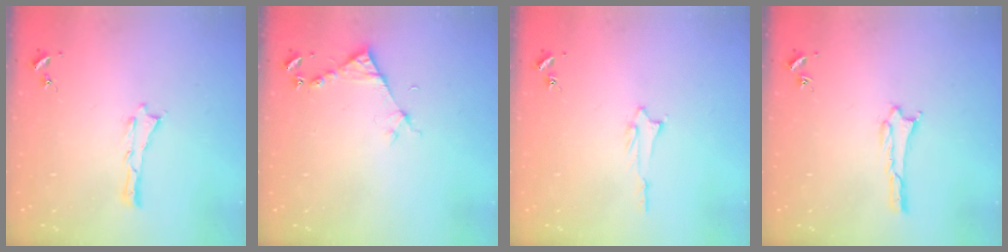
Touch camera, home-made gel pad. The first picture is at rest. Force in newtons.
{"total": 4.1, "press": 4.1, "slide": 0.3}
{"total": 1.2, "press": 1.2, "slide": 0.1}
{"total": 0.9, "press": 0.8, "slide": 0.1}